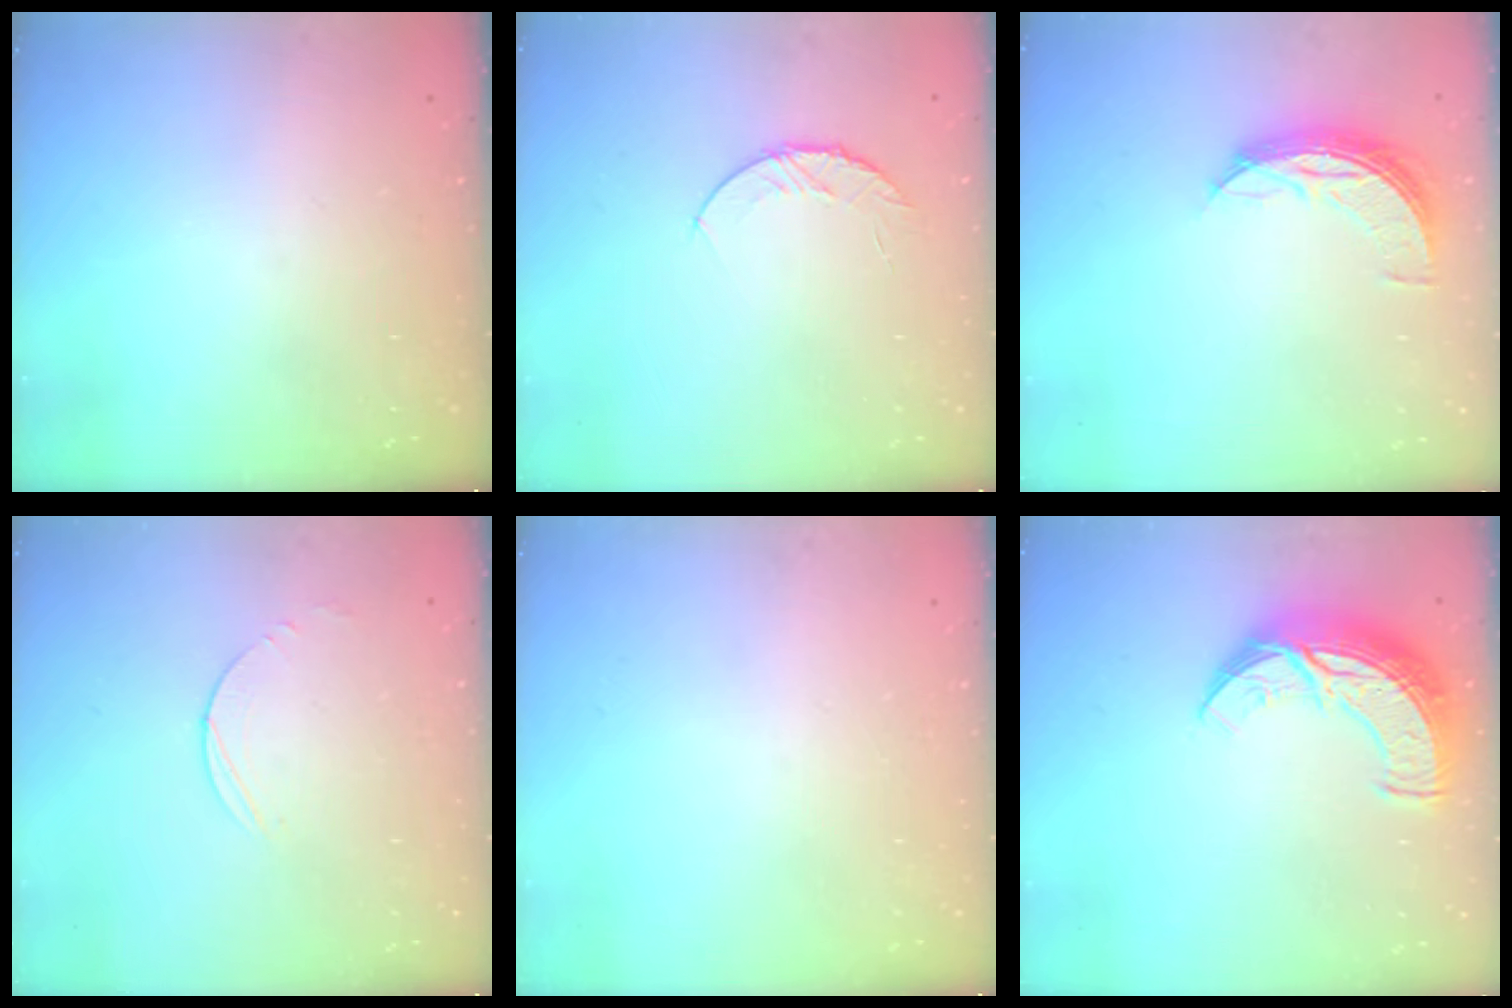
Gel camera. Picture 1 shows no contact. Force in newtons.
{"total": 6.0, "press": 6.0, "slide": 0.6}
{"total": 8.1, "press": 8.1, "slide": 0.4}
{"total": 3.1, "press": 3.1, "slide": 0.3}
{"total": 0.0}
{"total": 13.1, "press": 13.1, "slide": 1.0}